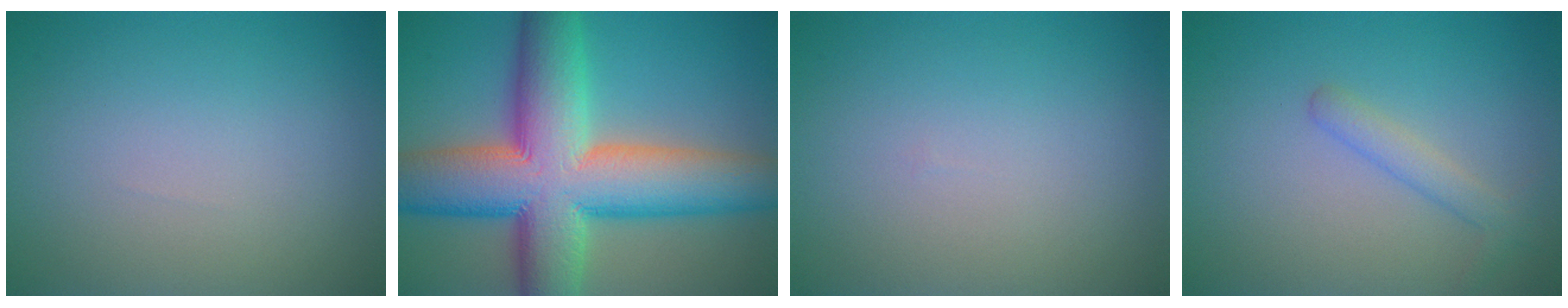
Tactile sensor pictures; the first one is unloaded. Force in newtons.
{"total": 15.0, "press": 14.9, "slide": 0.6}
{"total": 0.0}
{"total": 1.9, "press": 1.9, "slide": 0.0}